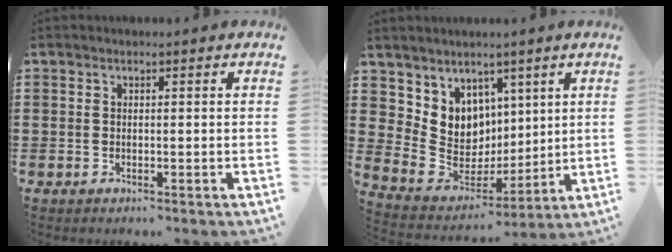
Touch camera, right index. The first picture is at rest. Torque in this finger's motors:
{"motor_torque": [1.37, 0.77, 0.32, 0.08]}